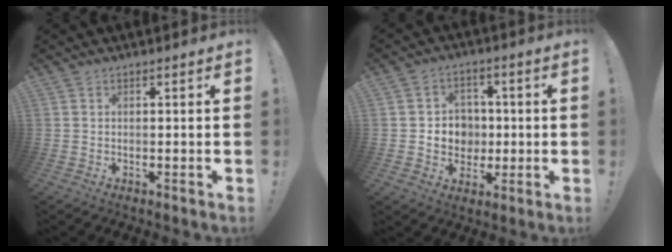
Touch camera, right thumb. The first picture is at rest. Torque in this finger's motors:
{"motor_torque": [1.03, 1.16, 0.59, 0.04, 0.00]}